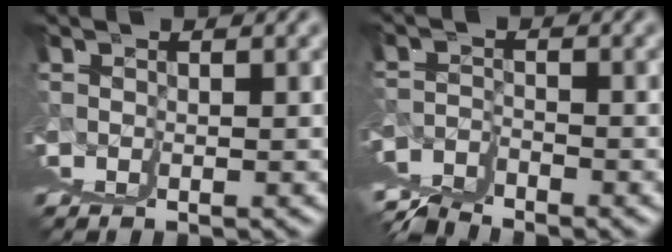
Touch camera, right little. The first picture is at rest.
{"total": 4.5, "force": [0.8, -4.2, 1.4], "torque": [0.003, 0.020, 0.020]}